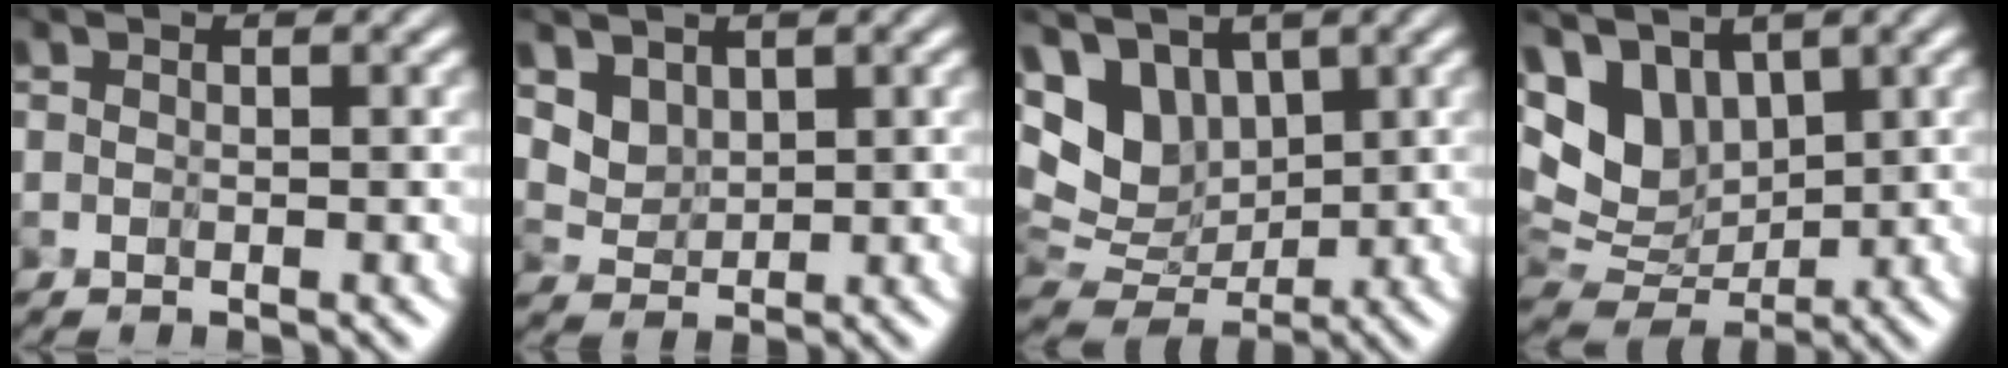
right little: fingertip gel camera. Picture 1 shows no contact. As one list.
[{"total": 2.8, "force": [1.7, 1.9, 1.1], "torque": [-0.036, -0.017, 0.053]}, {"total": 5.6, "force": [2.1, 4.0, 3.4], "torque": [-0.070, -0.009, 0.034]}, {"total": 5.8, "force": [2.4, 3.9, 3.5], "torque": [-0.074, -0.007, 0.044]}]